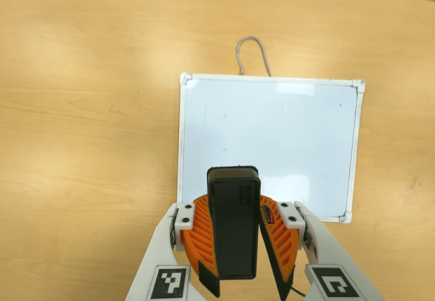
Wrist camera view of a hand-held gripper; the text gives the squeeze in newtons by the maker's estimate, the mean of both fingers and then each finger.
{"total": 10.7, "left": 10.3, "right": 11.2}